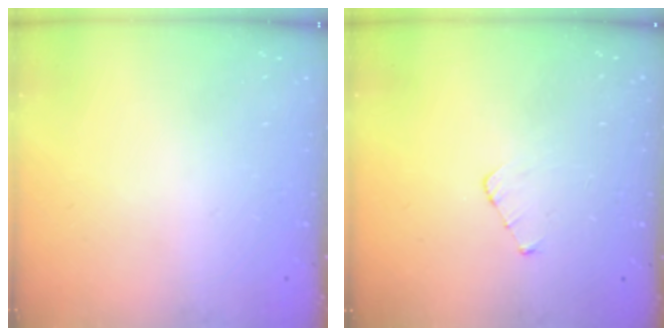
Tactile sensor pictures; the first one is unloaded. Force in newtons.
{"total": 3.5, "press": 3.5, "slide": 0.3}